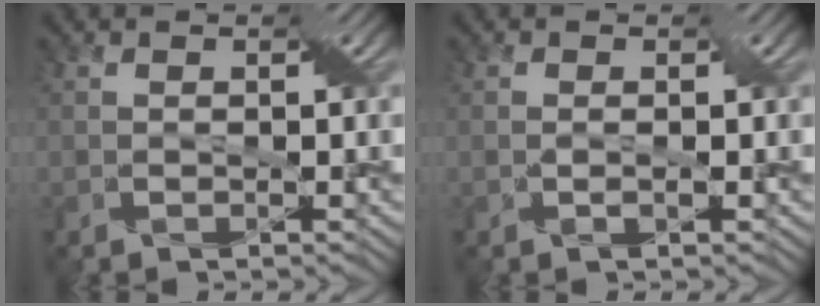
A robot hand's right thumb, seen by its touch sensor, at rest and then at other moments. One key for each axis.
{"total": 1.0, "fx": -0.3, "fy": 0.3, "fz": 1.0, "tx": -0.016, "ty": 0.000, "tz": -0.005}